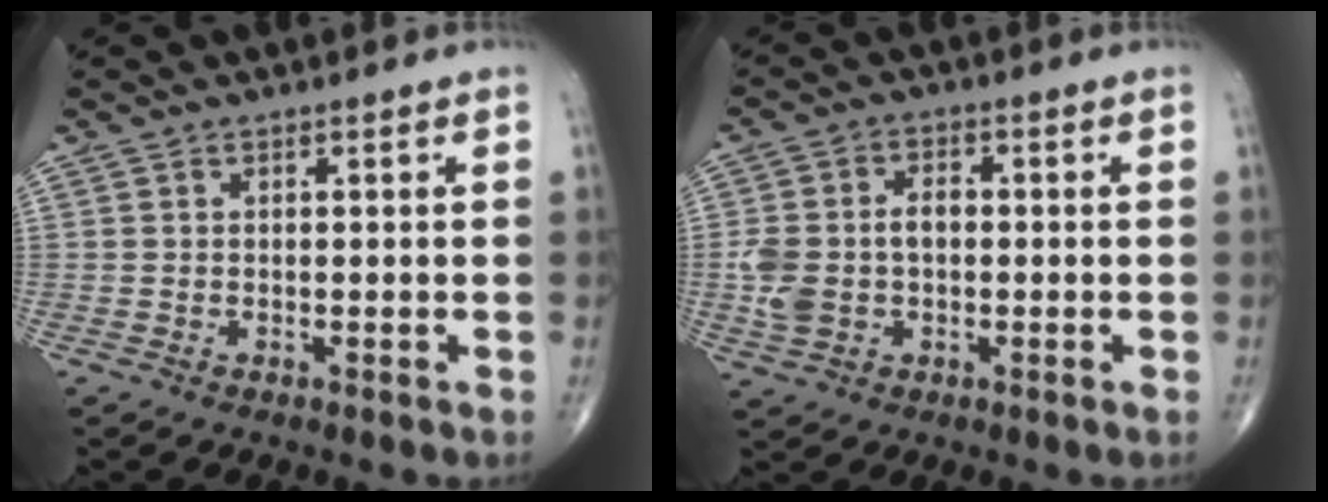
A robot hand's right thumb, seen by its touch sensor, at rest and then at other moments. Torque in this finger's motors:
{"motor_torque": [1.28, 1.13, 0.90, 0.00, 0.06]}